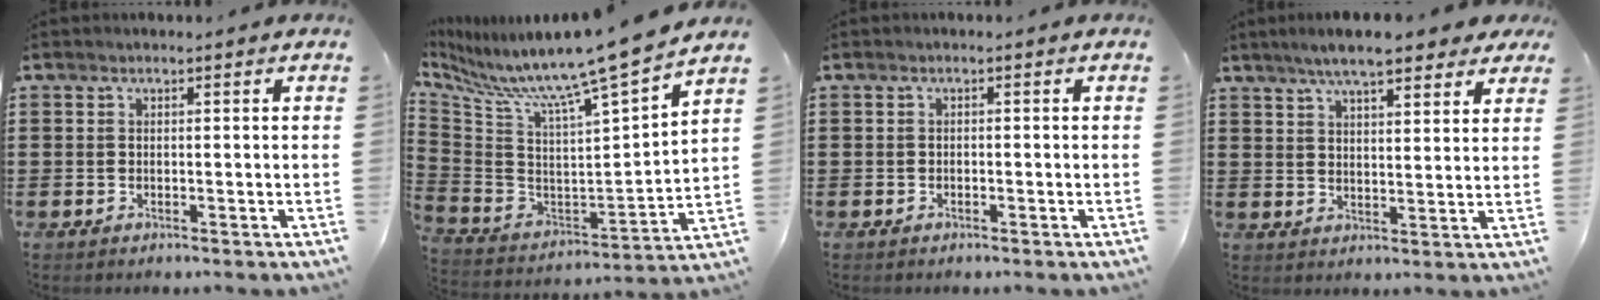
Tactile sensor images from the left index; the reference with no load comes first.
{"total": 10.6, "force": [9.3, -2.2, 4.5], "torque": [-0.111, -0.092, 0.139]}
{"total": 0.7, "force": [-0.6, 0.2, 0.2], "torque": [-0.009, -0.003, -0.012]}
{"total": 7.4, "force": [6.2, 1.3, 3.9], "torque": [-0.086, -0.008, 0.111]}